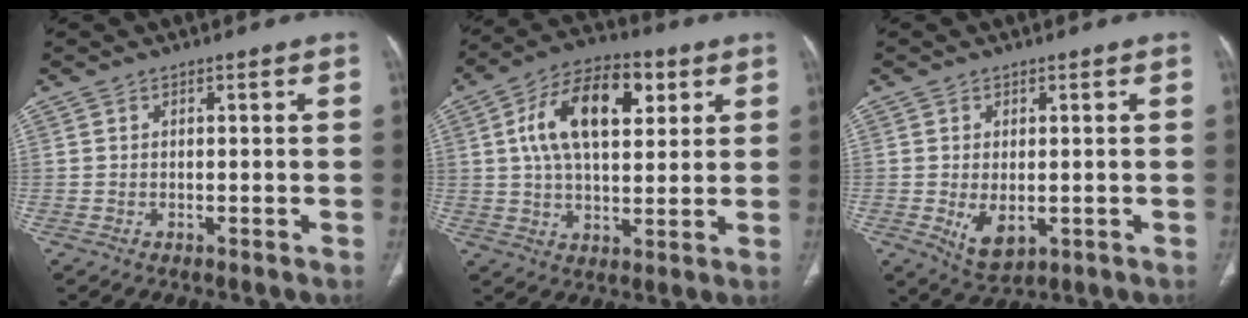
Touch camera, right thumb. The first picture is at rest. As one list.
[{"total": 16.5, "force": [5.0, 8.9, 13.0], "torque": [-0.205, 0.006, 0.080]}, {"total": 5.5, "force": [-1.0, 3.2, 4.4], "torque": [-0.075, -0.011, -0.003]}]